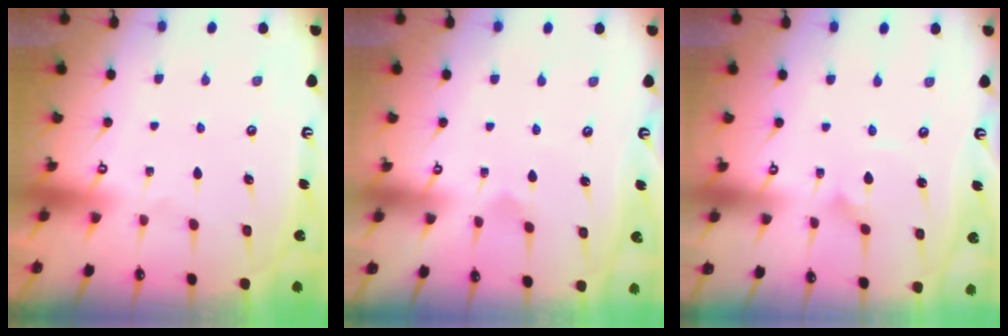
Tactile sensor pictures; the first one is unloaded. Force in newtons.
{"total": 2.8, "press": 2.8, "slide": 0.3}
{"total": 2.2, "press": 2.2, "slide": 0.1}